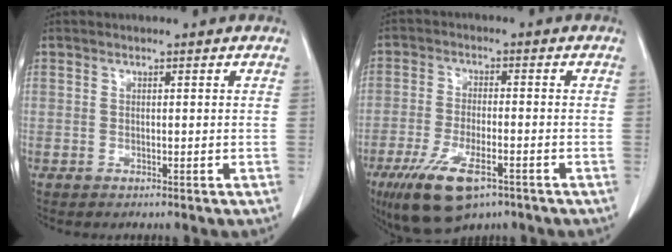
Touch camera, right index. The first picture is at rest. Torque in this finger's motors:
{"motor_torque": [1.33, -0.80, 0.48, 0.15]}